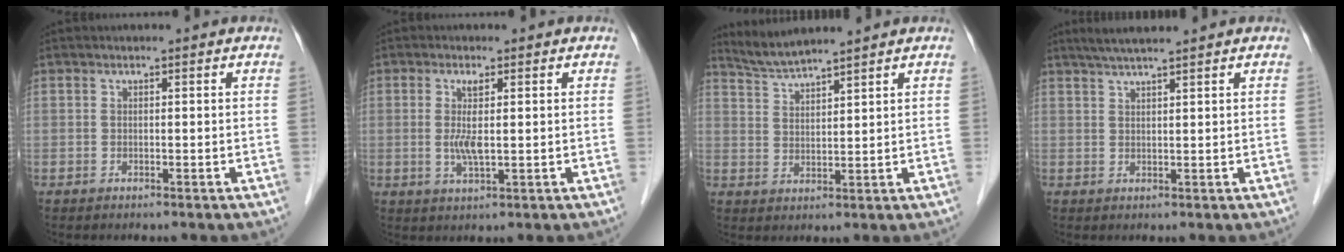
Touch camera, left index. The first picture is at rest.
{"total": 3.8, "force": [0.2, 0.4, 3.8], "torque": [-0.083, -0.005, 0.006]}
{"total": 5.0, "force": [4.7, -1.0, 1.2], "torque": [-0.034, 0.007, 0.098]}
{"total": 4.8, "force": [4.0, -0.4, 2.6], "torque": [-0.047, 0.020, 0.073]}